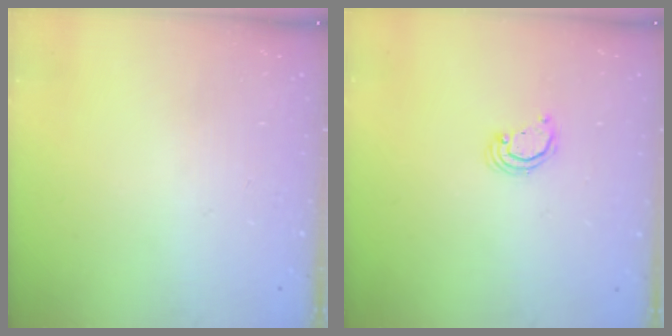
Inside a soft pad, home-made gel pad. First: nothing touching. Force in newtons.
{"total": 2.2, "press": 2.2, "slide": 0.2}